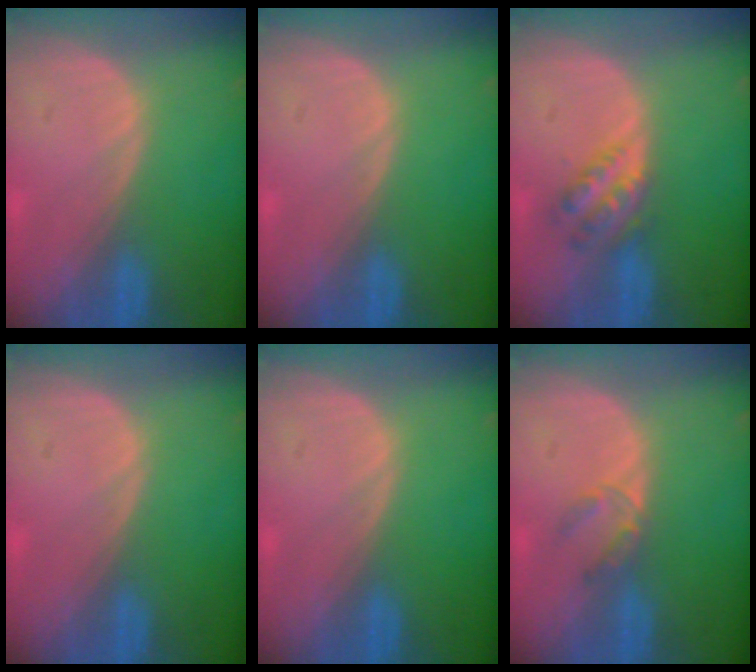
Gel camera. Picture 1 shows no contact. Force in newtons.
{"total": 0.0}
{"total": 4.8, "press": 4.3, "slide": 2.0}
{"total": 0.0}
{"total": 0.0}
{"total": 2.7, "press": 2.5, "slide": 1.0}